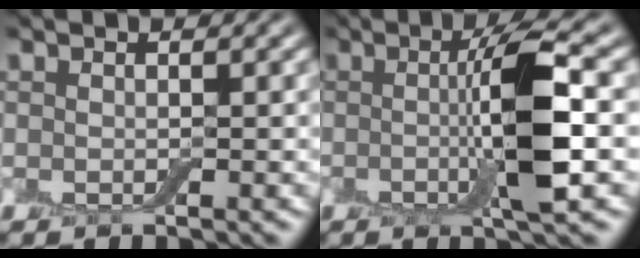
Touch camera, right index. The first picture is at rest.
{"total": 6.2, "force": [-0.2, 0.7, 6.1], "torque": [-0.108, 0.005, -0.008]}